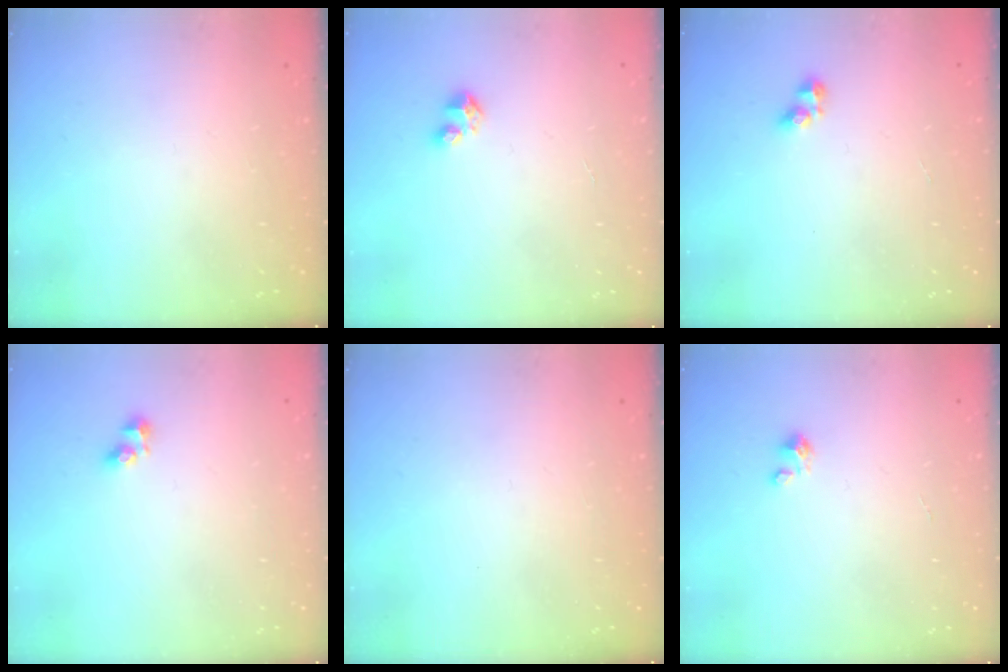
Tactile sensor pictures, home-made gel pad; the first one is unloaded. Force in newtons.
{"total": 2.9, "press": 2.9, "slide": 0.3}
{"total": 2.8, "press": 2.6, "slide": 1.1}
{"total": 3.7, "press": 3.5, "slide": 1.3}
{"total": 0.0}
{"total": 1.8, "press": 1.8, "slide": 0.2}